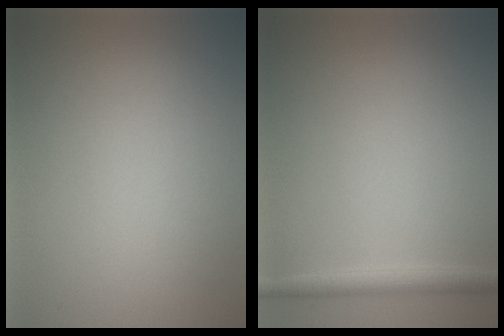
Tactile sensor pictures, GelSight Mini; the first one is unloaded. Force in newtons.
{"total": 1.8, "press": 1.8, "slide": 0.1}